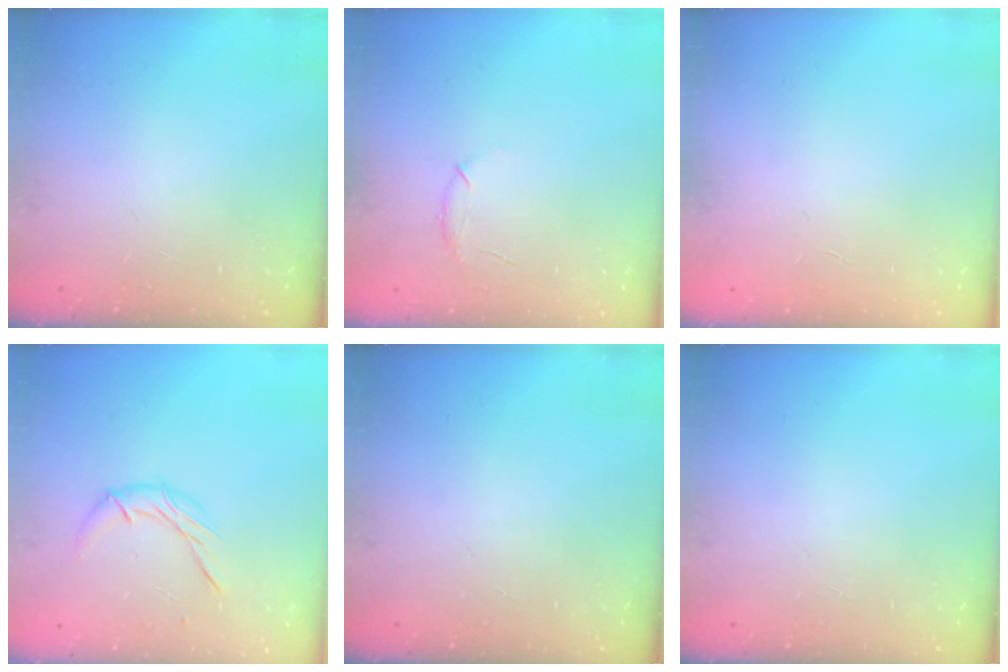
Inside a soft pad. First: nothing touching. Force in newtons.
{"total": 6.9, "press": 6.7, "slide": 1.8}
{"total": 0.0}
{"total": 6.8, "press": 6.8, "slide": 0.7}
{"total": 0.0}
{"total": 0.0}